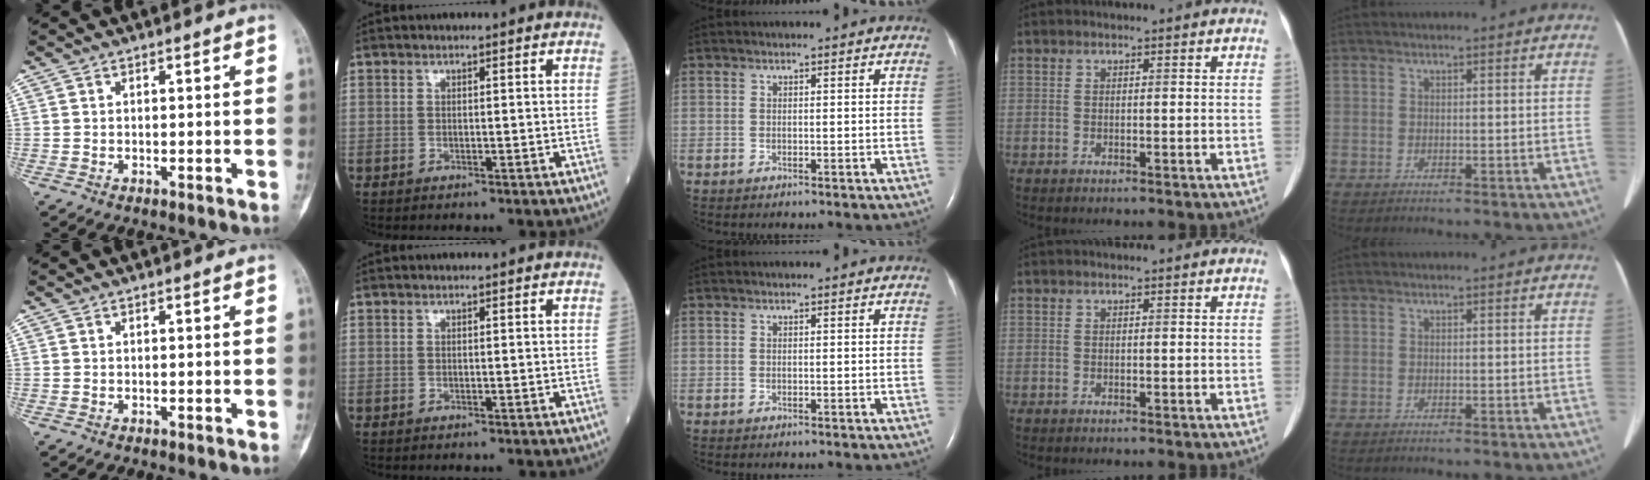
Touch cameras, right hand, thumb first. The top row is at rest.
{}